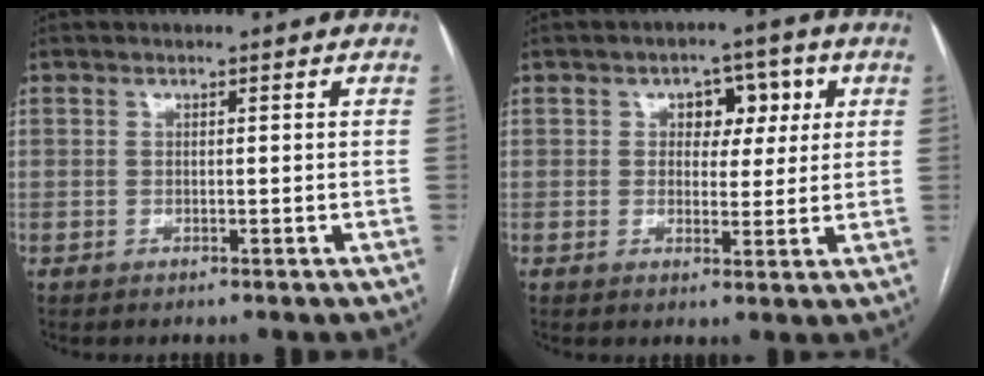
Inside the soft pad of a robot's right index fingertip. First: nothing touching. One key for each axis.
{"total": 5.9, "fx": 1.9, "fy": 3.8, "fz": 4.1, "tx": -0.044, "ty": 0.018, "tz": 0.027}